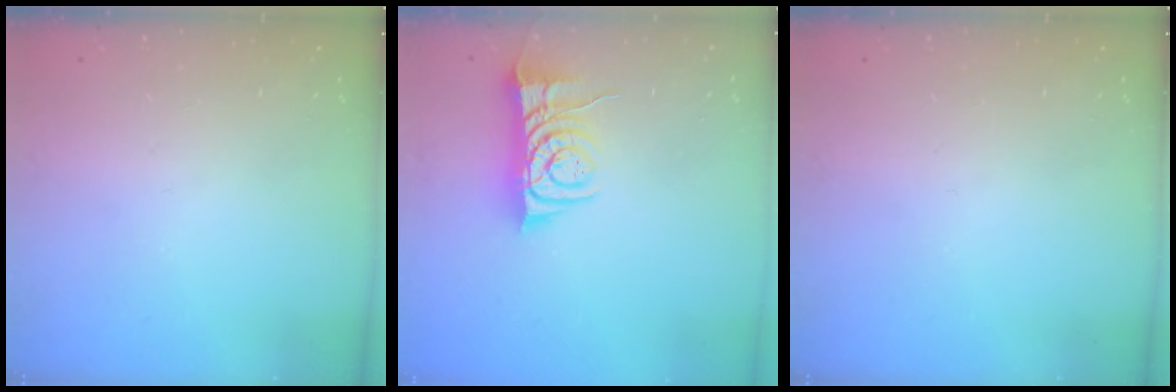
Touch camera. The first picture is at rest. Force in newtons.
{"total": 7.7, "press": 7.6, "slide": 1.1}
{"total": 0.0}